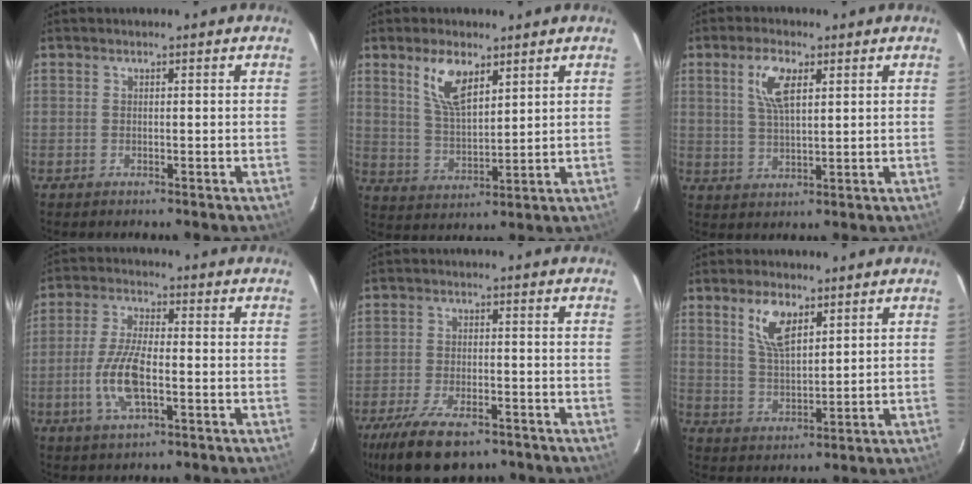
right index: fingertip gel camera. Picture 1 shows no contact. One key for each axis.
{"total": 8.5, "fx": 4.9, "fy": 3.7, "fz": 5.9, "tx": -0.112, "ty": 0.005, "tz": 0.101}
{"total": 6.5, "fx": 2.7, "fy": 2.6, "fz": 5.3, "tx": -0.103, "ty": 0.008, "tz": 0.055}
{"total": 9.5, "fx": -2.6, "fy": 3.3, "fz": 8.5, "tx": -0.180, "ty": -0.001, "tz": -0.053}
{"total": 14.2, "fx": -9.9, "fy": 6.0, "fz": 8.4, "tx": -0.189, "ty": -0.029, "tz": -0.165}
{"total": 7.6, "fx": 4.1, "fy": 3.4, "fz": 5.4, "tx": -0.103, "ty": 0.006, "tz": 0.083}